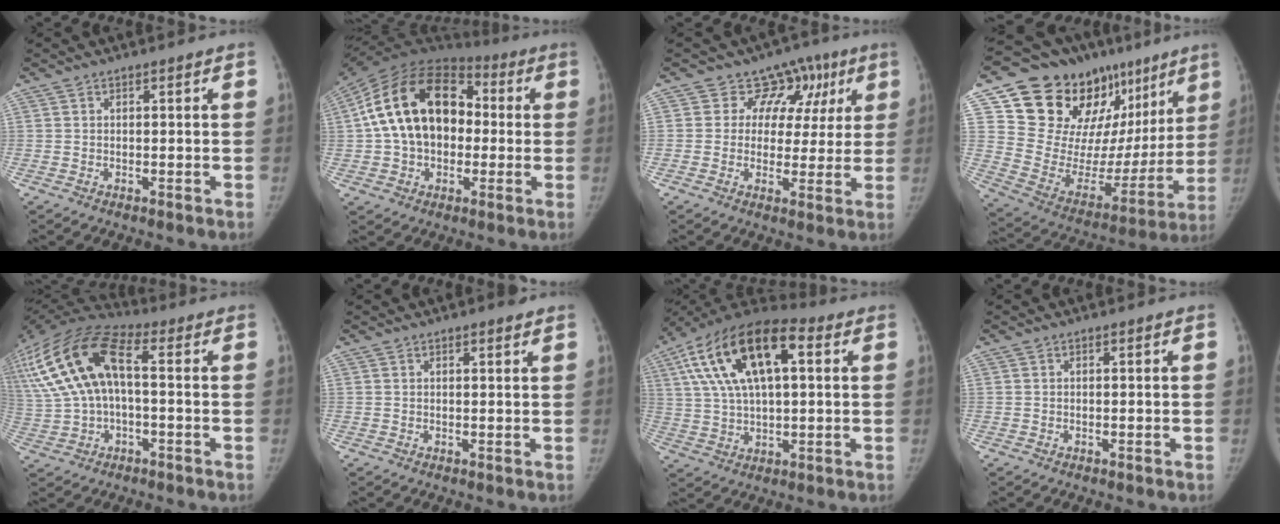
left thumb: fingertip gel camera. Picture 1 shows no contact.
{"total": 22.0, "force": [1.2, 15.3, 15.8], "torque": [-0.276, 0.036, 0.015]}
{"total": 9.4, "force": [4.4, 8.0, 2.2], "torque": [0.031, 0.000, 0.049]}
{"total": 29.9, "force": [17.0, 16.8, 18.0], "torque": [-0.228, -0.027, 0.281]}
{"total": 20.7, "force": [2.9, 10.7, 17.5], "torque": [-0.381, 0.038, 0.043]}
{"total": 1.8, "force": [1.3, 0.4, 1.2], "torque": [-0.014, -0.004, 0.015]}
{"total": 21.4, "force": [6.6, 10.1, 17.6], "torque": [-0.316, 0.022, 0.105]}
{"total": 0.0}